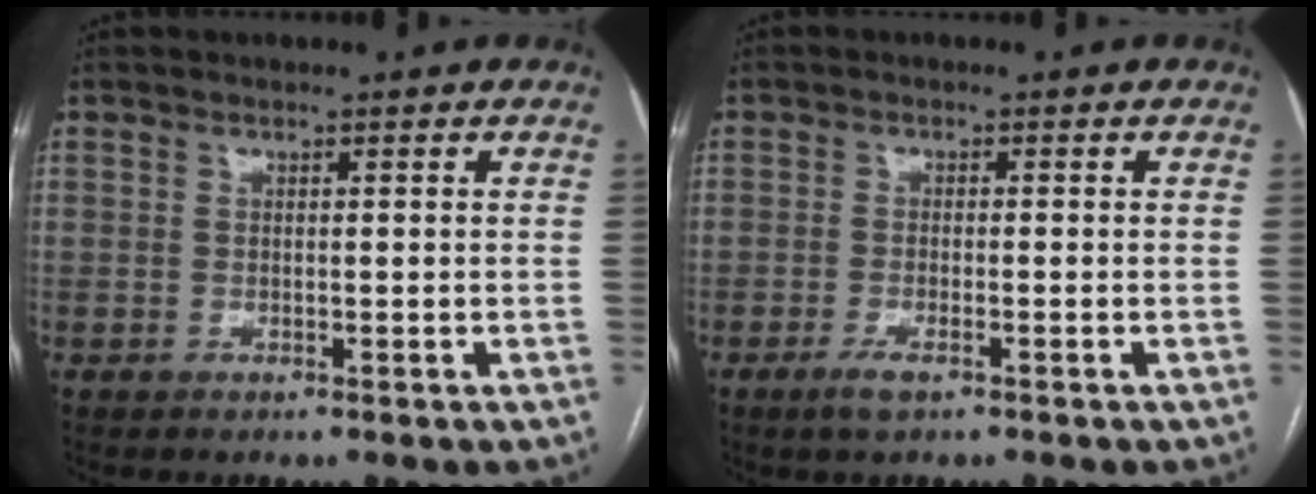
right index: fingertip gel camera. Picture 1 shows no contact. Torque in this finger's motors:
{"motor_torque": [0.30, -0.07, 0.08, 0.03]}